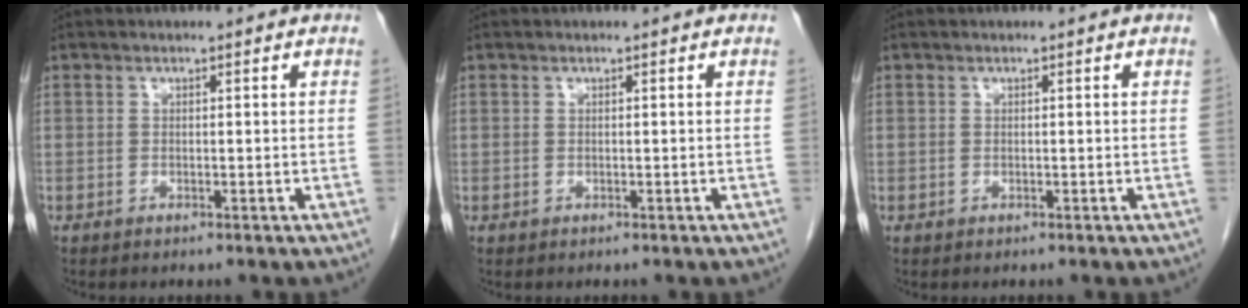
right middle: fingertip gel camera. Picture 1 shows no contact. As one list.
[{"total": 0.0}, {"total": 0.0}]